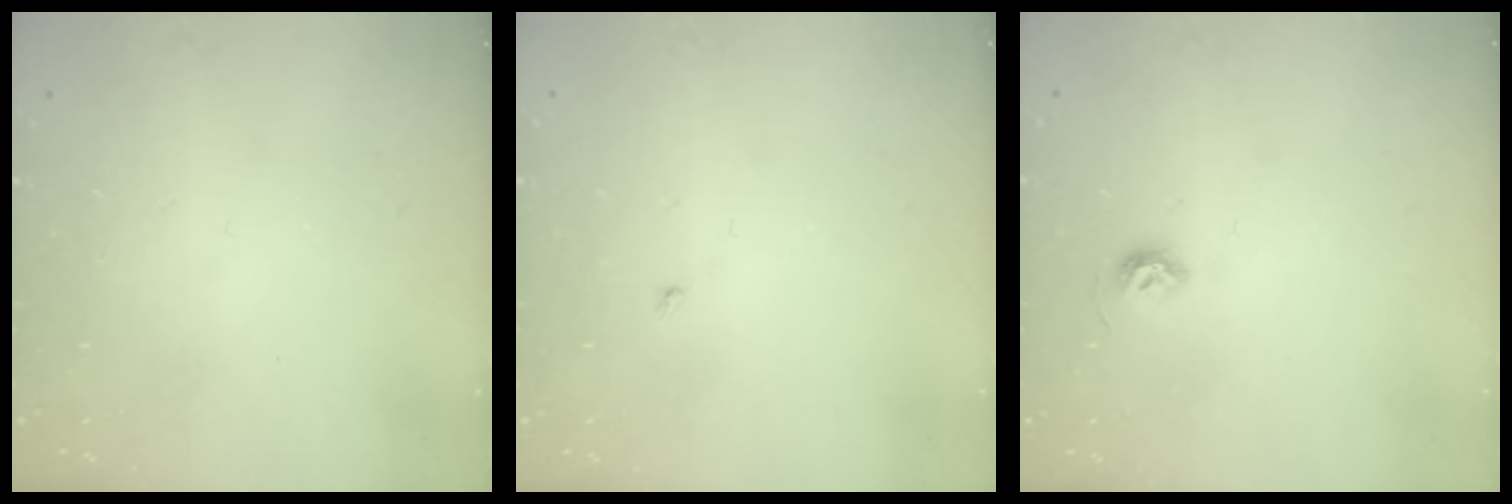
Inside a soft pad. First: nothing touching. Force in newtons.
{"total": 1.9, "press": 1.9, "slide": 0.3}
{"total": 5.7, "press": 5.7, "slide": 0.7}